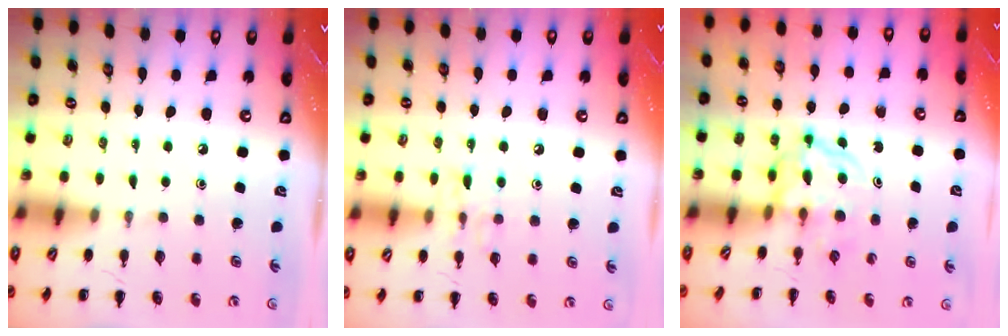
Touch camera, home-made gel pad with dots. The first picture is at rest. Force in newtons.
{"total": 7.1, "press": 7.0, "slide": 1.0}
{"total": 3.8, "press": 3.8, "slide": 0.5}